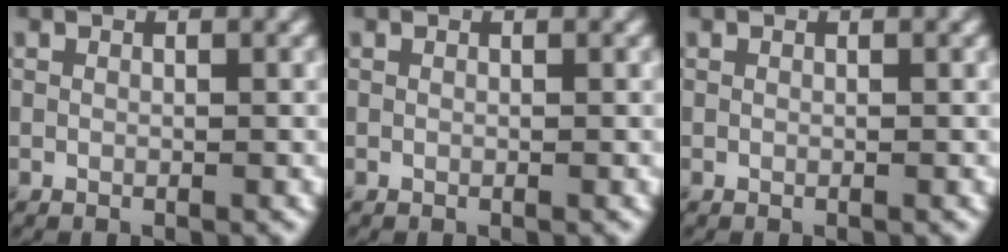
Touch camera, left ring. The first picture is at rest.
{"total": 0.0}
{"total": 0.0}